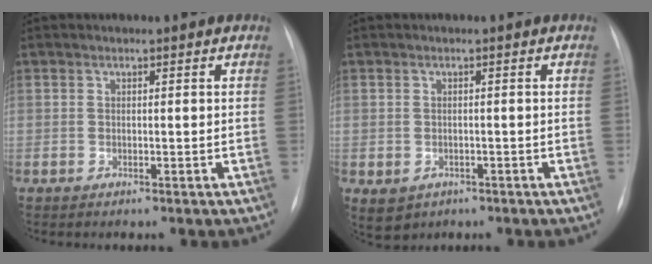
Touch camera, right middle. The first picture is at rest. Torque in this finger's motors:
{"motor_torque": [0.28, -0.24, 0.19, 0.04]}